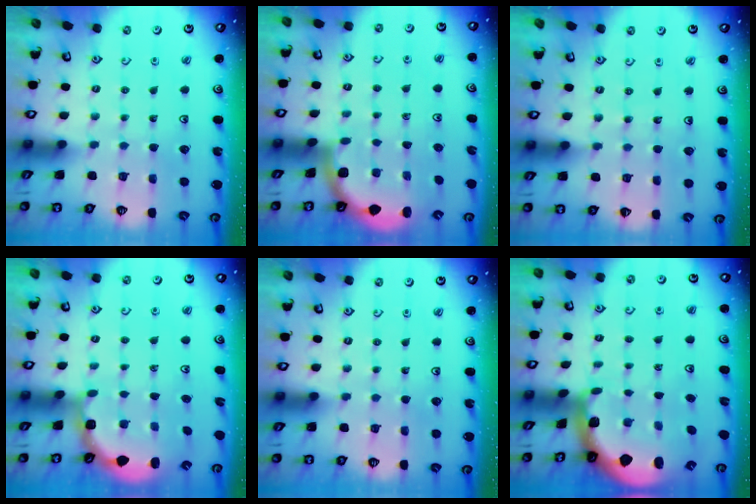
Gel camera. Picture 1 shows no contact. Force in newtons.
{"total": 2.2, "press": 2.2, "slide": 0.1}
{"total": 3.1, "press": 3.0, "slide": 0.8}
{"total": 2.7, "press": 2.3, "slide": 1.4}
{"total": 0.0}
{"total": 1.9, "press": 1.8, "slide": 0.5}